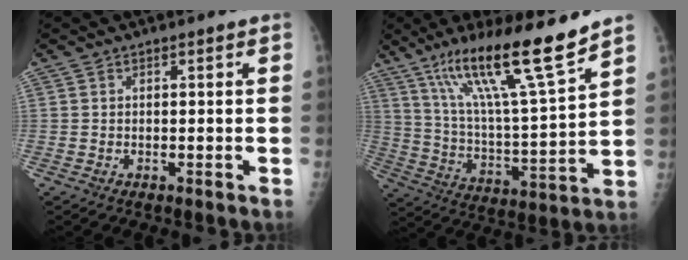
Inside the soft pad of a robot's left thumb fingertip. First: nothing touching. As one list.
[{"total": 19.4, "force": [13.4, 1.2, 14.0], "torque": [-0.224, -0.066, 0.235]}]